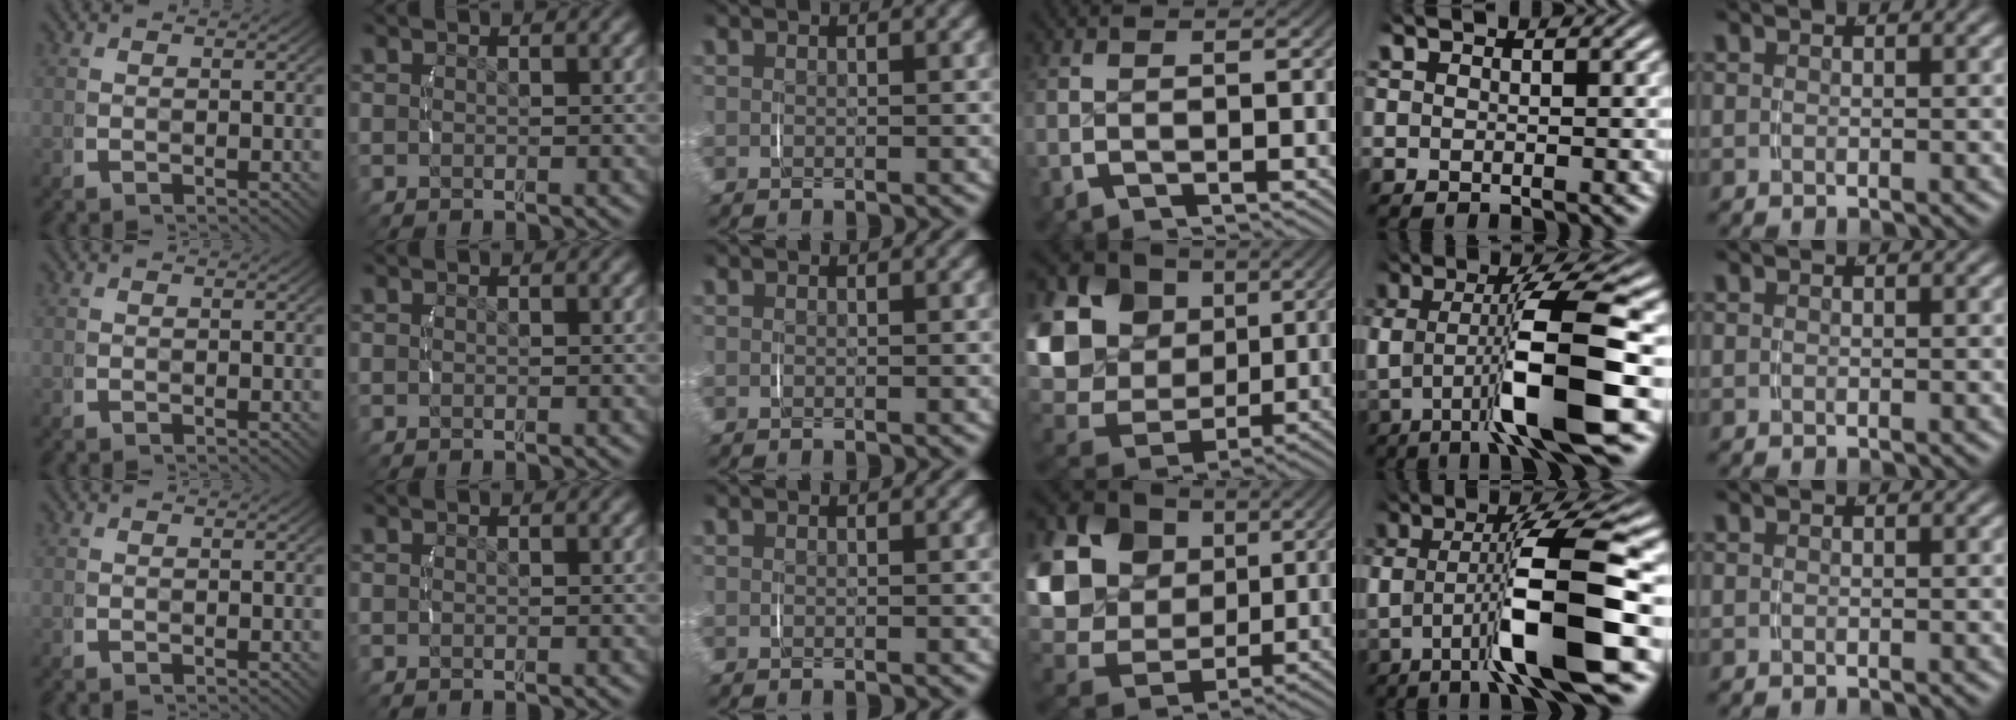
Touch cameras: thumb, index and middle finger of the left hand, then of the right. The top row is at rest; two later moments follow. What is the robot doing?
{"motion": "lift_and_place", "object": "jar lid"}